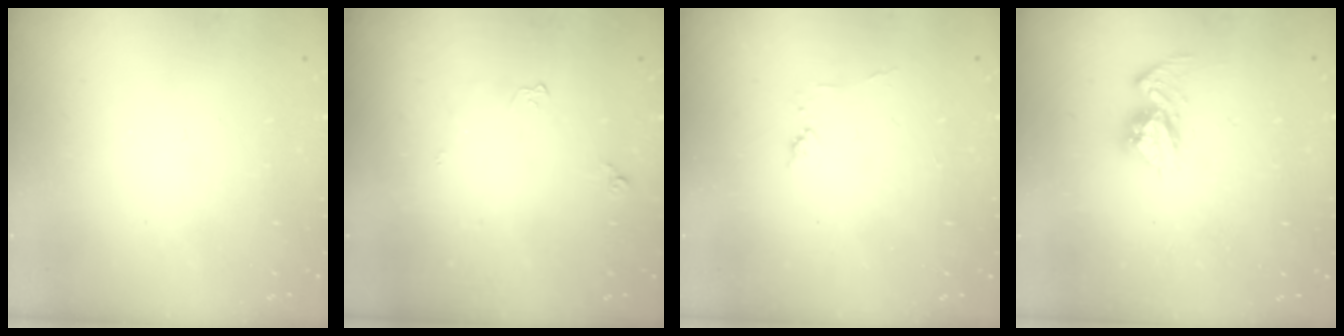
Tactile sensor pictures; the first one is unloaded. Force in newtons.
{"total": 3.7, "press": 3.6, "slide": 0.9}
{"total": 2.6, "press": 2.6, "slide": 0.3}
{"total": 8.9, "press": 8.9, "slide": 0.4}